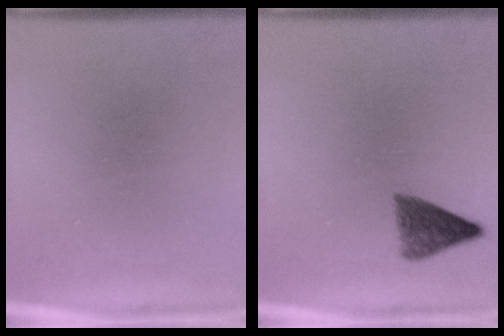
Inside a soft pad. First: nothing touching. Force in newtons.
{"total": 3.7}